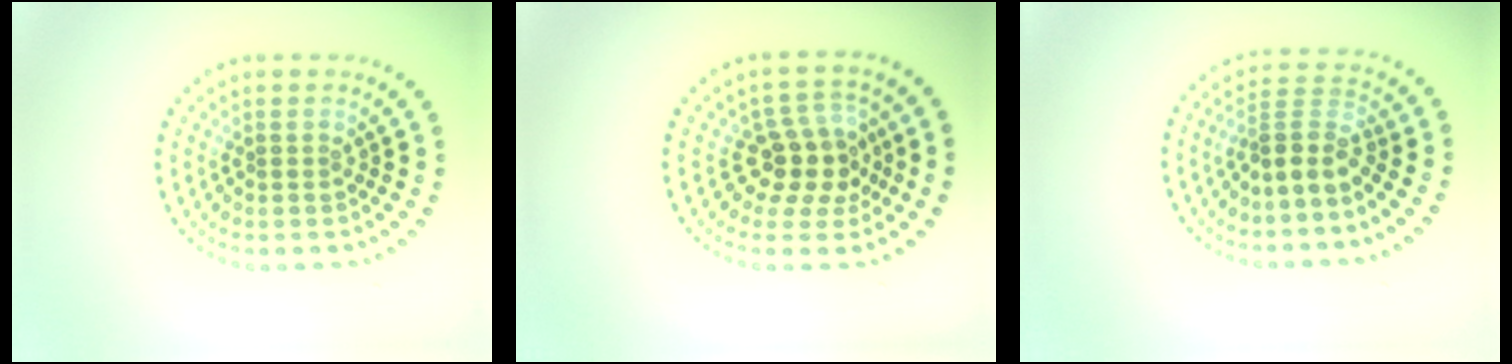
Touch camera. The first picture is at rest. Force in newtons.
{"total": 4.0, "press": 3.5, "slide": 1.9}
{"total": 3.2, "press": 2.5, "slide": 2.0}